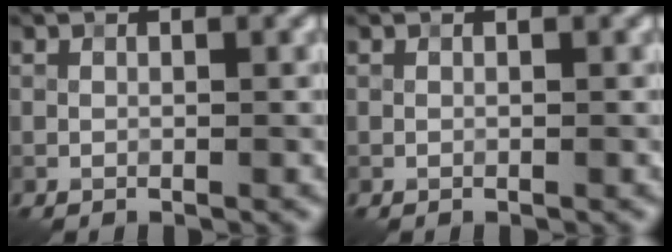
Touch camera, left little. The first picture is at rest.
{"total": 0.0}